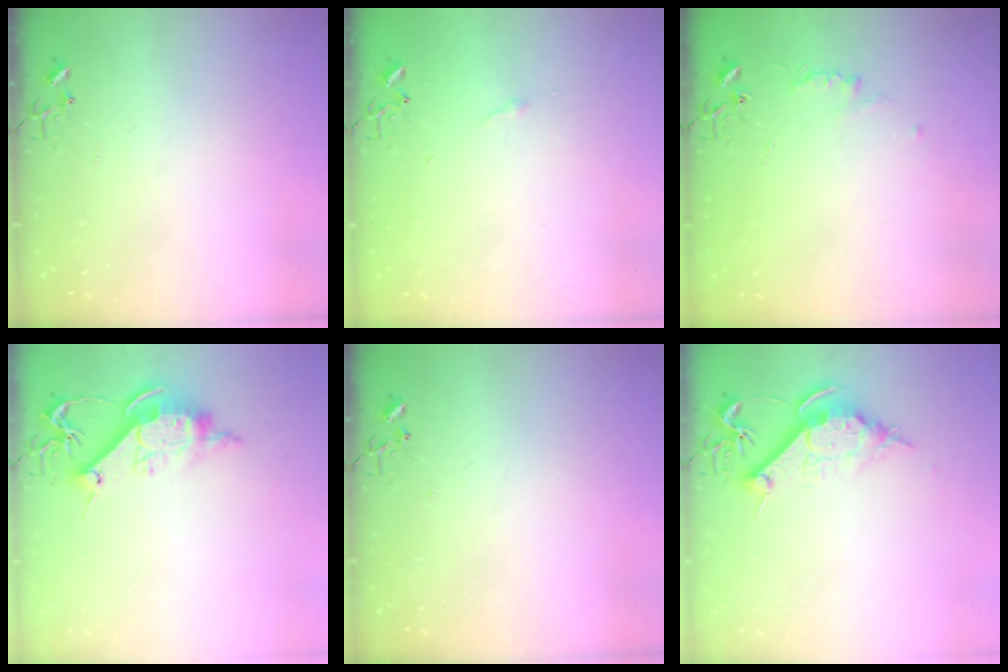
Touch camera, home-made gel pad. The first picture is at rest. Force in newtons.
{"total": 2.9, "press": 2.9, "slide": 0.5}
{"total": 4.8, "press": 4.7, "slide": 0.6}
{"total": 12.5, "press": 12.5, "slide": 0.2}
{"total": 0.0}
{"total": 10.2, "press": 10.2, "slide": 1.0}